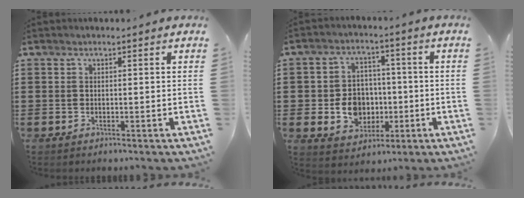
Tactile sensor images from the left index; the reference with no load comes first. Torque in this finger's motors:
{"motor_torque": [0.52, 0.48, 0.34, 0.09]}